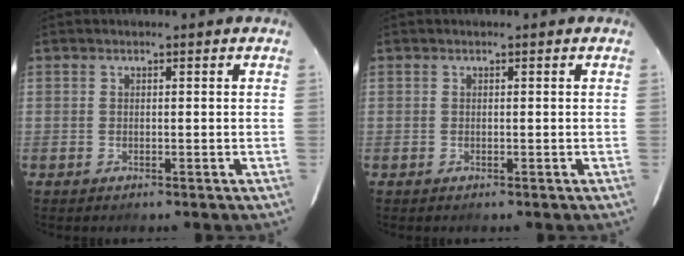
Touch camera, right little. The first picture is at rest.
{"total": 0.0}